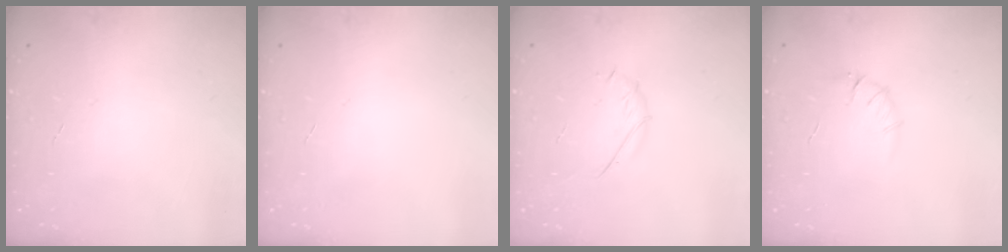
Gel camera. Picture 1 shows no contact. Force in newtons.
{"total": 0.0}
{"total": 2.7, "press": 2.6, "slide": 0.8}
{"total": 4.7, "press": 4.4, "slide": 1.5}